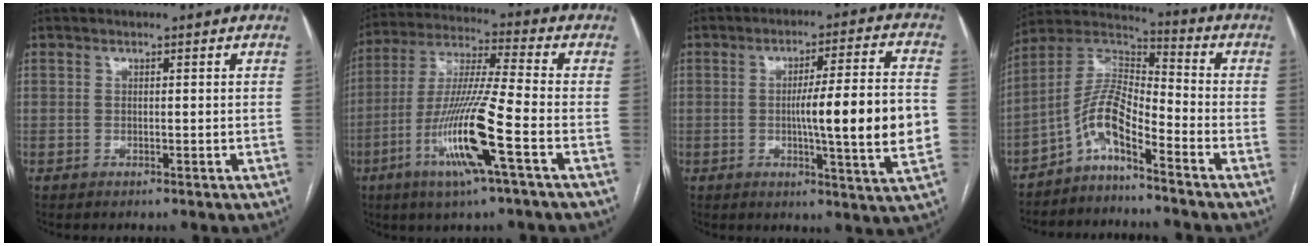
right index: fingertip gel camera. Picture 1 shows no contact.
{"total": 14.7, "force": [-5.7, -0.5, 13.5], "torque": [-0.275, -0.013, -0.110]}
{"total": 14.7, "force": [-1.5, 0.0, 14.6], "torque": [-0.216, 0.000, -0.025]}
{"total": 8.4, "force": [-5.1, 1.4, 6.5], "torque": [-0.138, 0.024, -0.103]}